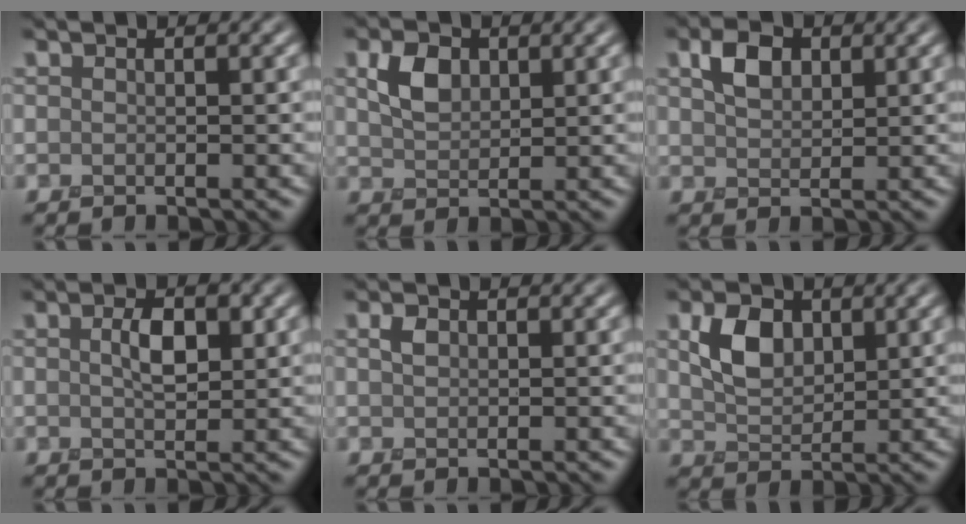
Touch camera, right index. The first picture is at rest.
{"total": 2.9, "force": [1.0, 1.9, 1.9], "torque": [-0.042, 0.002, 0.019]}
{"total": 2.8, "force": [1.2, 1.8, 1.7], "torque": [-0.041, 0.003, 0.020]}
{"total": 2.9, "force": [0.6, 1.4, 2.5], "torque": [-0.052, -0.001, 0.013]}
{"total": 1.0, "force": [0.2, 0.7, 0.6], "torque": [-0.014, 0.003, 0.004]}
{"total": 3.9, "force": [1.2, 2.6, 2.7], "torque": [-0.060, 0.001, 0.022]}